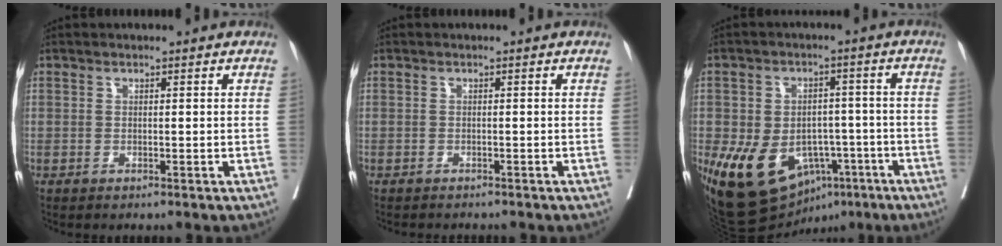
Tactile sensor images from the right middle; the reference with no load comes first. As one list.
[{"total": 3.5, "force": [-3.2, 0.6, 1.2], "torque": [-0.014, -0.004, -0.040]}, {"total": 16.7, "force": [-7.3, 10.8, 10.4], "torque": [-0.196, 0.008, -0.097]}]